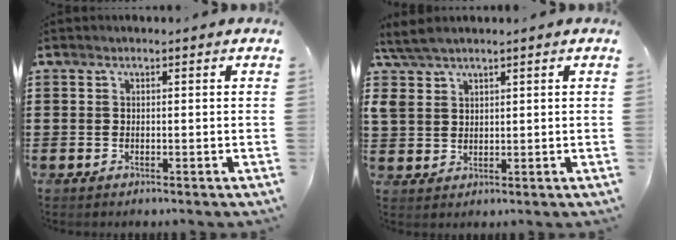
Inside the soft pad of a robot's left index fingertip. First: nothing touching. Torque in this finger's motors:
{"motor_torque": [1.65, -0.49, 0.51, 0.21]}